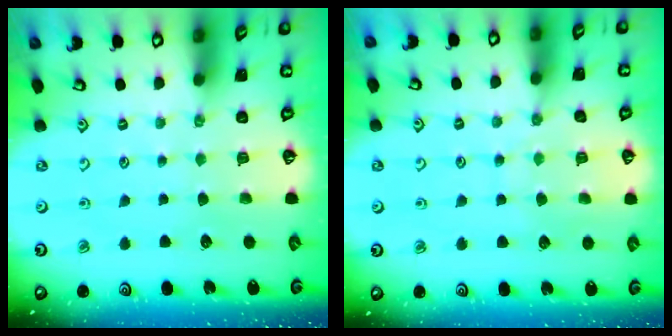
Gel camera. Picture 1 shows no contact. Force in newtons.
{"total": 6.5, "press": 6.5, "slide": 0.8}